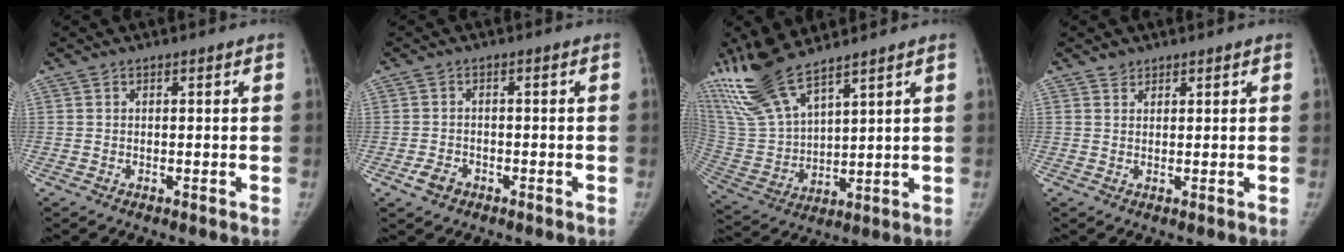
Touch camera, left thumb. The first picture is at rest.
{"total": 2.9, "force": [-1.6, 2.1, 1.2], "torque": [-0.020, 0.010, -0.025]}
{"total": 15.3, "force": [12.1, 4.1, 8.4], "torque": [-0.174, -0.048, 0.260]}
{"total": 1.4, "force": [1.1, 0.8, 0.1], "torque": [0.011, -0.008, 0.015]}